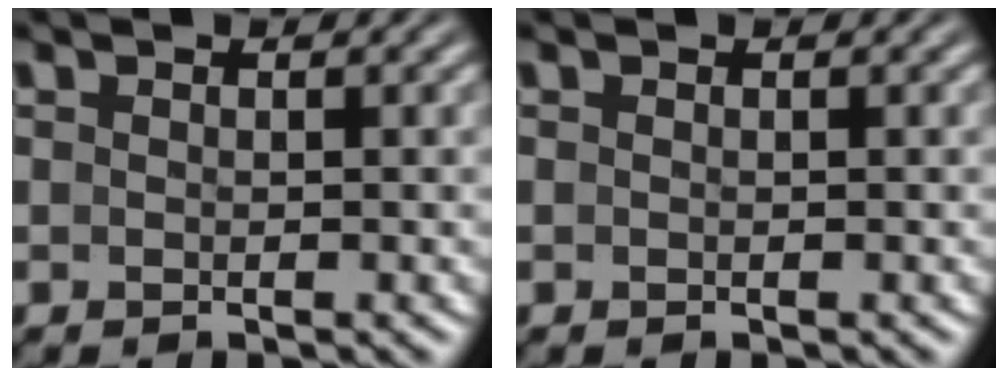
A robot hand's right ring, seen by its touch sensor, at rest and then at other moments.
{"total": 0.0}